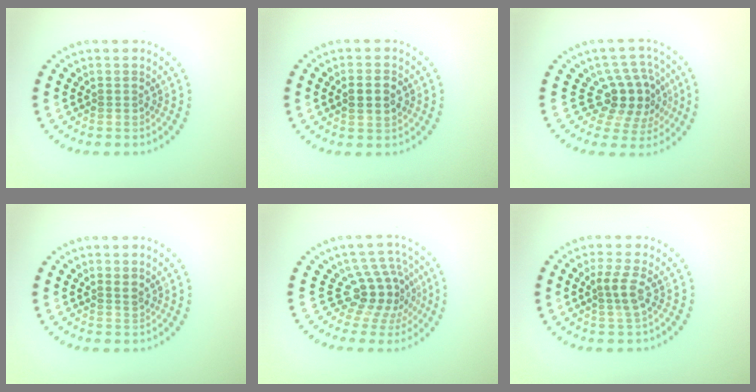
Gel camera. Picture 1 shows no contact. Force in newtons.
{"total": 2.5, "press": 2.5, "slide": 0.3}
{"total": 4.2, "press": 3.5, "slide": 2.3}
{"total": 0.7, "press": 0.4, "slide": 0.5}
{"total": 4.1, "press": 2.8, "slide": 3.0}
{"total": 2.0, "press": 1.7, "slide": 1.2}